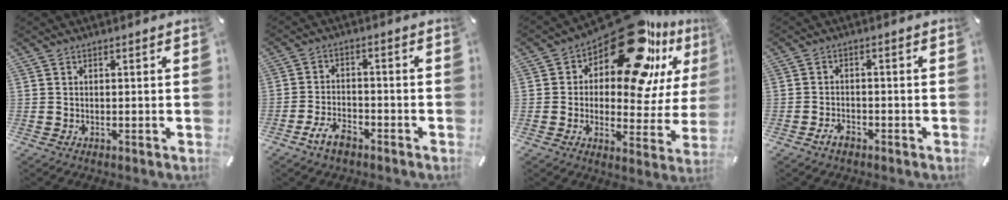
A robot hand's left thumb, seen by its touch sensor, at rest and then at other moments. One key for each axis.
{"total": 6.6, "fx": -4.3, "fy": 3.3, "fz": 3.7, "tx": -0.080, "ty": 0.019, "tz": -0.082}
{"total": 23.3, "fx": 14.1, "fy": 10.7, "fz": 15.0, "tx": -0.208, "ty": -0.097, "tz": 0.238}
{"total": 3.2, "fx": -2.2, "fy": 1.7, "fz": 1.7, "tx": -0.036, "ty": 0.010, "tz": -0.044}